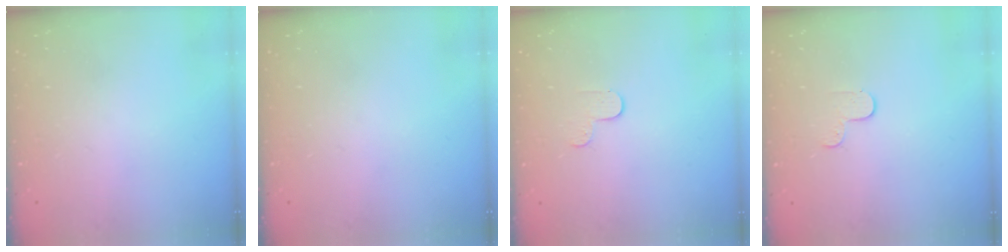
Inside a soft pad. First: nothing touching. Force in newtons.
{"total": 0.0}
{"total": 4.9, "press": 4.8, "slide": 0.6}
{"total": 3.5, "press": 3.5, "slide": 0.4}